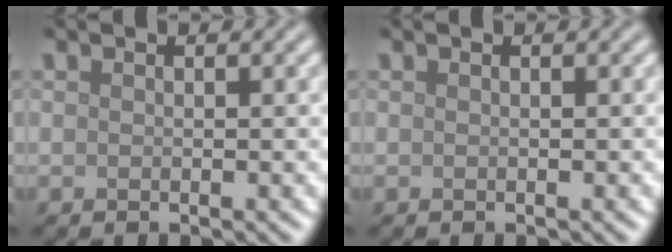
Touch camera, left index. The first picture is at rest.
{"total": 0.0}